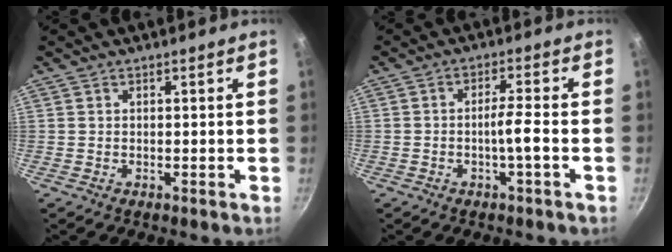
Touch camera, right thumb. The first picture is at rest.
{"total": 4.0, "force": [-1.4, 0.0, 3.7], "torque": [-0.073, 0.018, -0.026]}